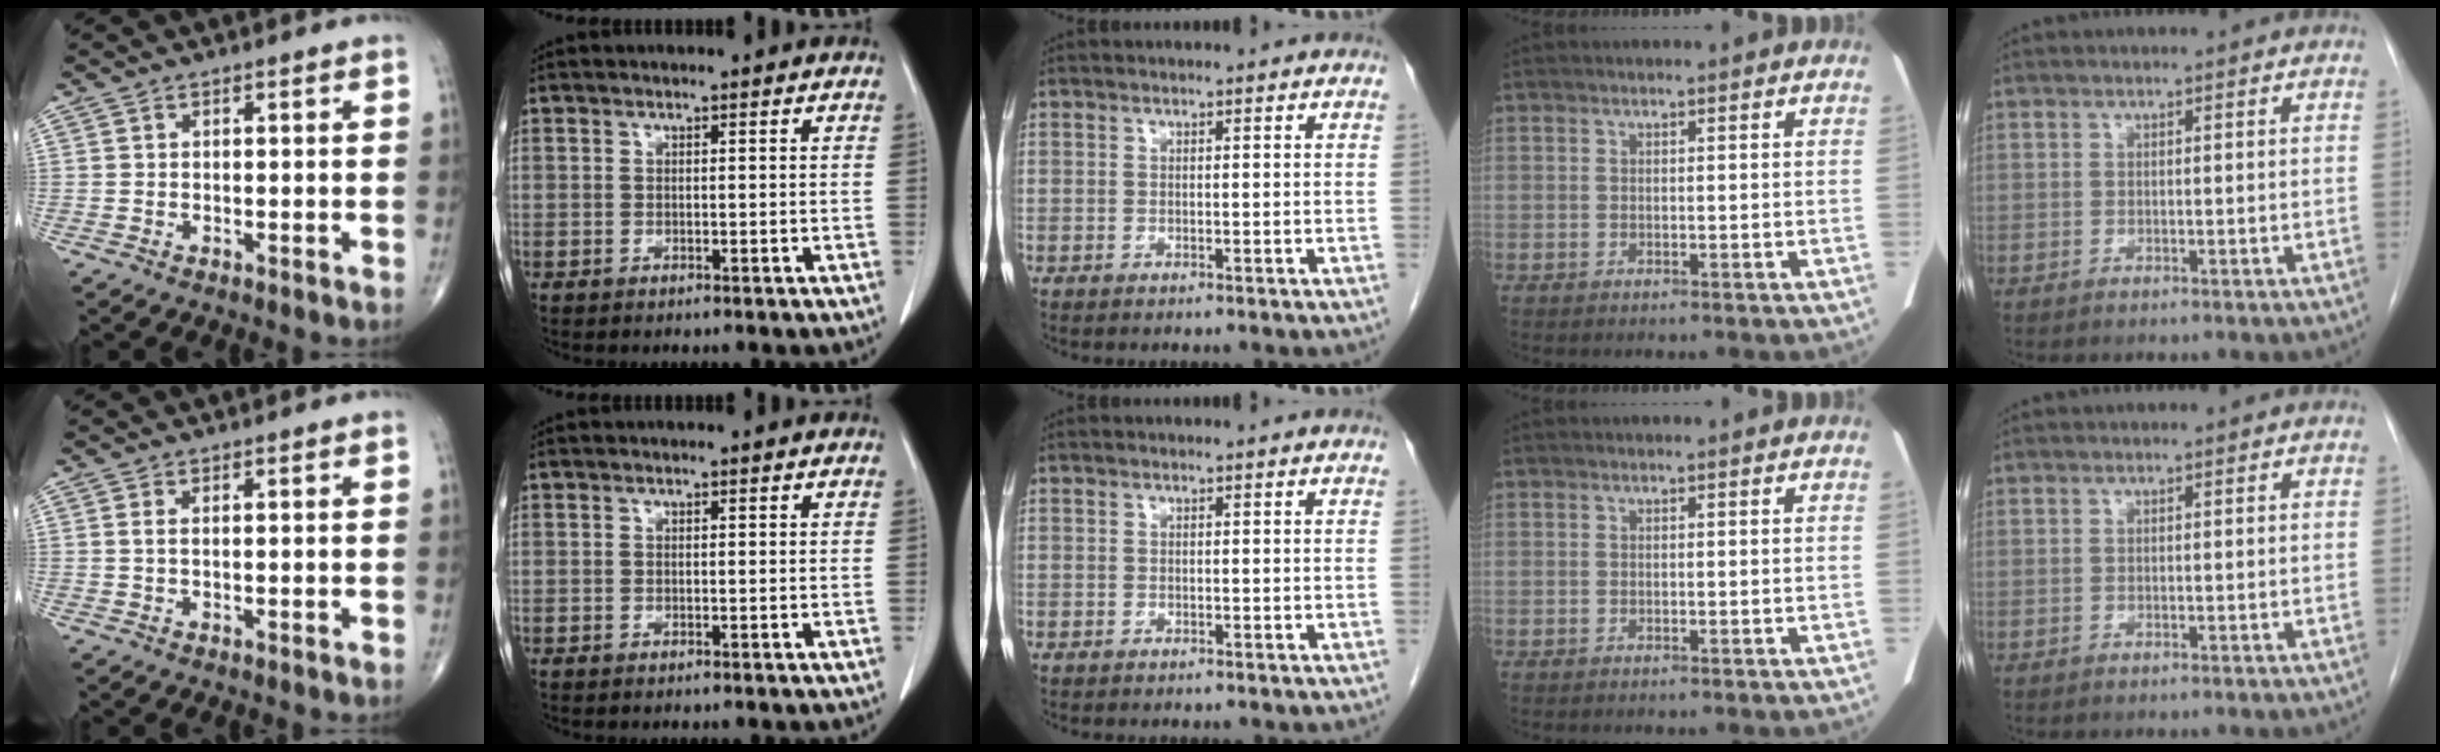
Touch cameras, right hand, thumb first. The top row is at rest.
{"thumb": {"total": 1.0, "force": [0.3, 0.3, 0.9], "torque": [-0.027, 0.001, 0.006]}}